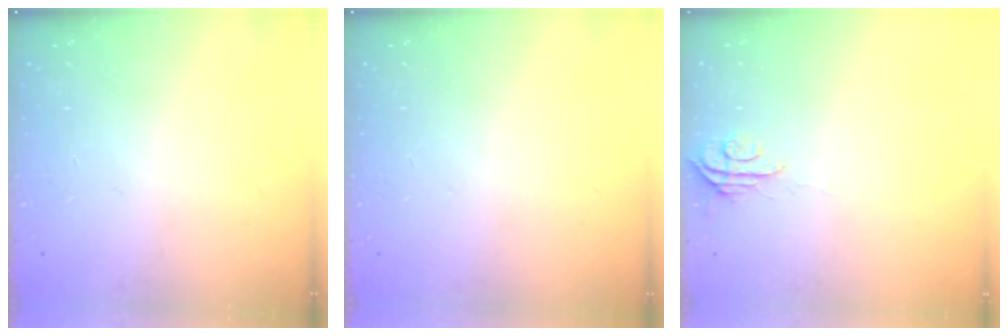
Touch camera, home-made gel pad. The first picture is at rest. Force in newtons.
{"total": 0.0}
{"total": 4.9, "press": 4.8, "slide": 0.4}